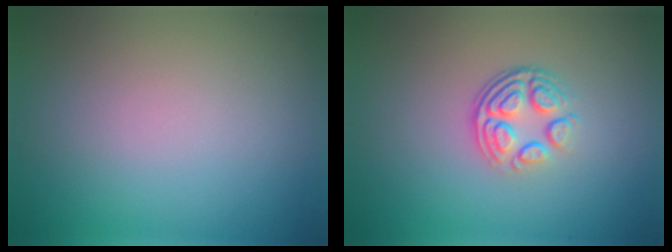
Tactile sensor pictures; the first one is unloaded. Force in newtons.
{"total": 4.0, "press": 2.8, "slide": 2.9}